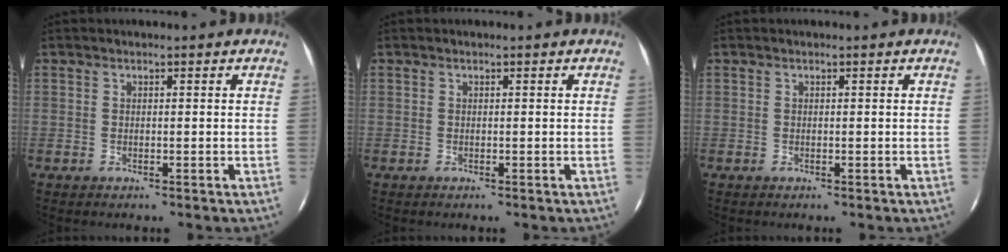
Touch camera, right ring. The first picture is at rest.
{"total": 0.0}
{"total": 0.0}